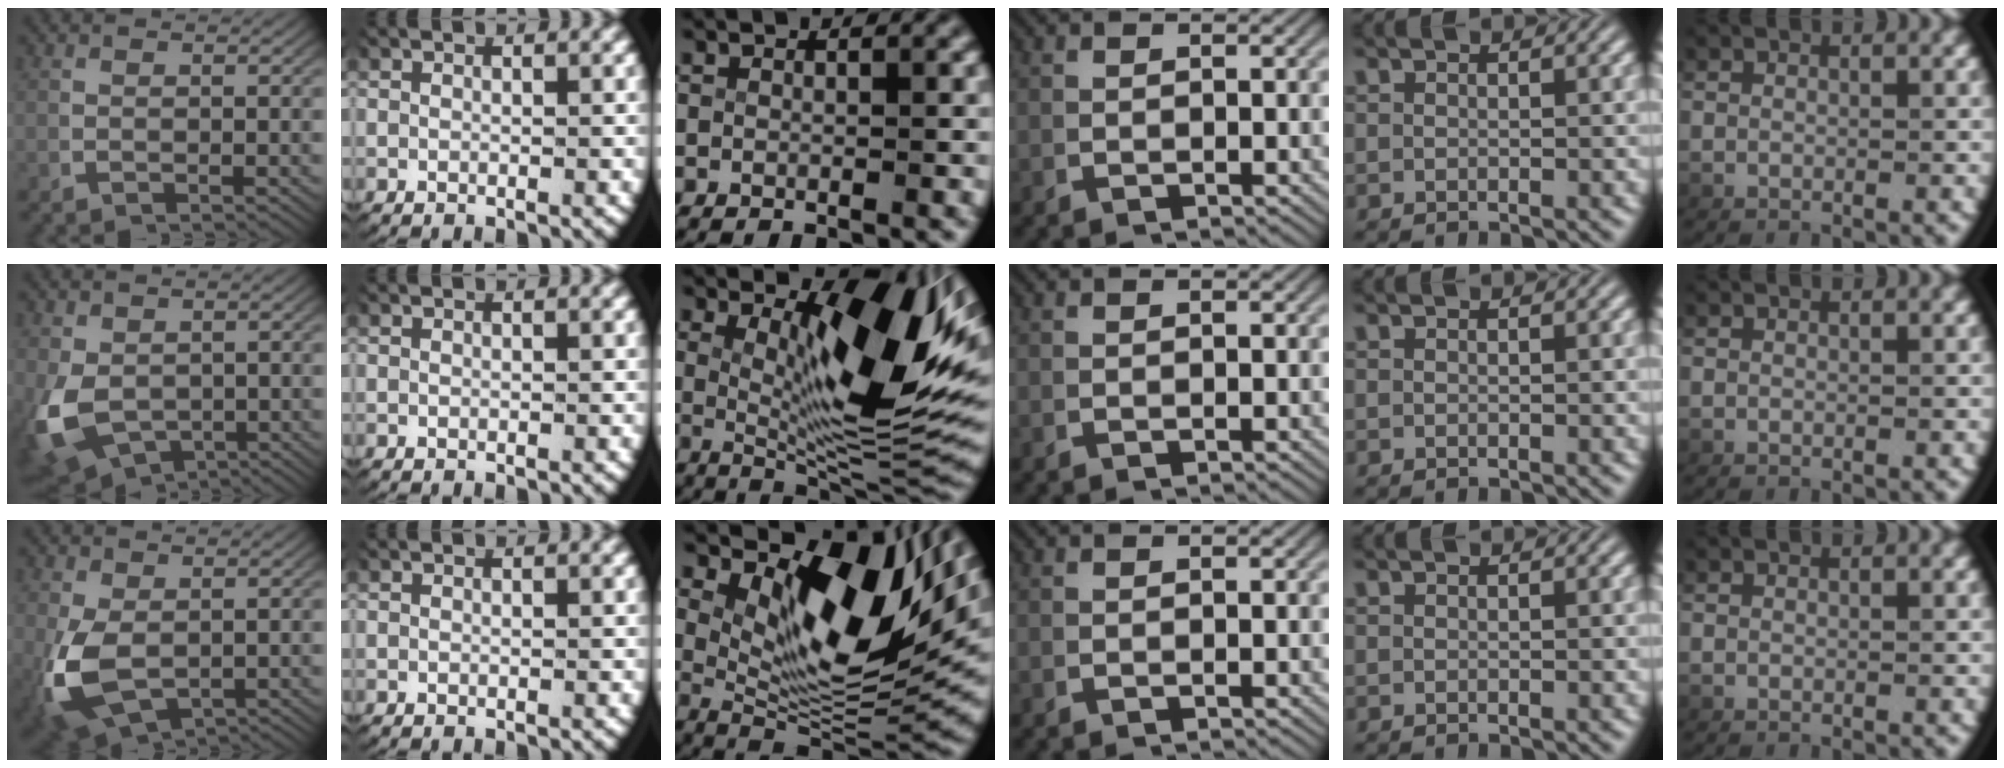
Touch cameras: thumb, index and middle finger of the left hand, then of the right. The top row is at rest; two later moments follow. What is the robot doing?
{"motion": "lift_and_place", "object": "fork"}